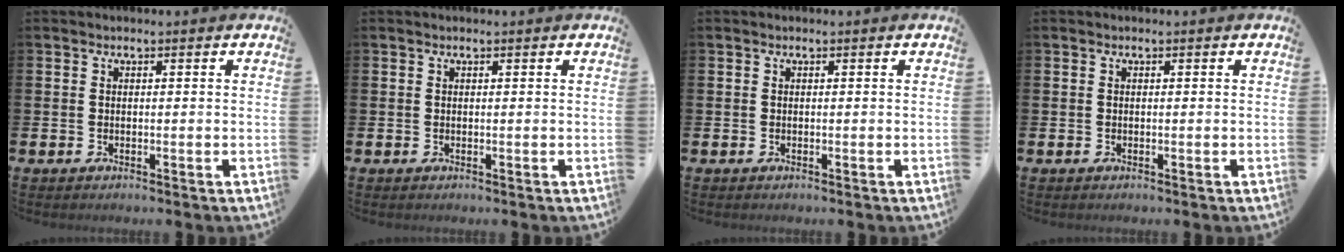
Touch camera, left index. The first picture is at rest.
{"total": 0.0}
{"total": 0.0}
{"total": 0.0}